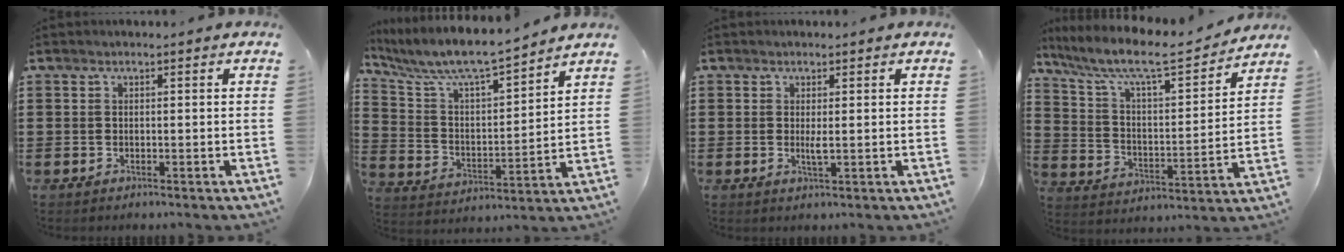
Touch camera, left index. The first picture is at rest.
{"total": 7.2, "force": [6.5, 0.7, 2.9], "torque": [-0.086, -0.048, 0.107]}
{"total": 1.7, "force": [0.1, 0.2, 1.7], "torque": [-0.032, -0.004, 0.002]}
{"total": 9.0, "force": [7.6, 1.0, 4.7], "torque": [-0.125, -0.048, 0.124]}